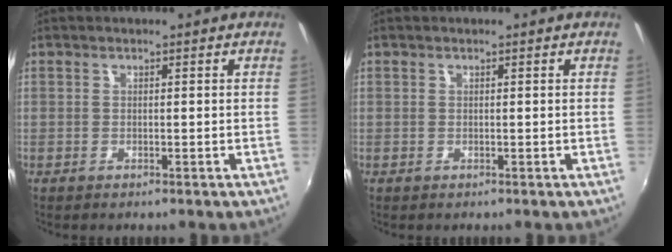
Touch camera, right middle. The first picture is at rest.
{"total": 0.0}